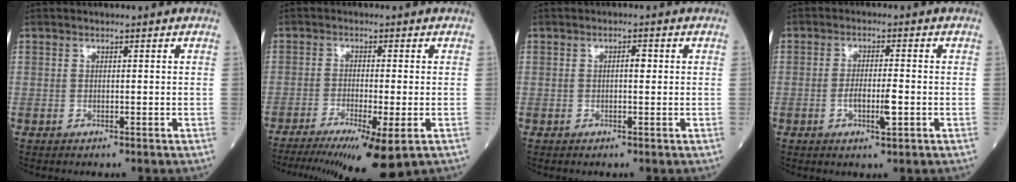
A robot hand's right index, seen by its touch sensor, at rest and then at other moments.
{"total": 13.2, "force": [-8.9, 1.1, 9.7], "torque": [-0.144, -0.031, -0.142]}
{"total": 1.6, "force": [0.2, 0.6, 1.5], "torque": [-0.026, 0.004, 0.003]}
{"total": 3.9, "force": [-1.1, 0.5, 3.7], "torque": [-0.065, -0.003, -0.019]}